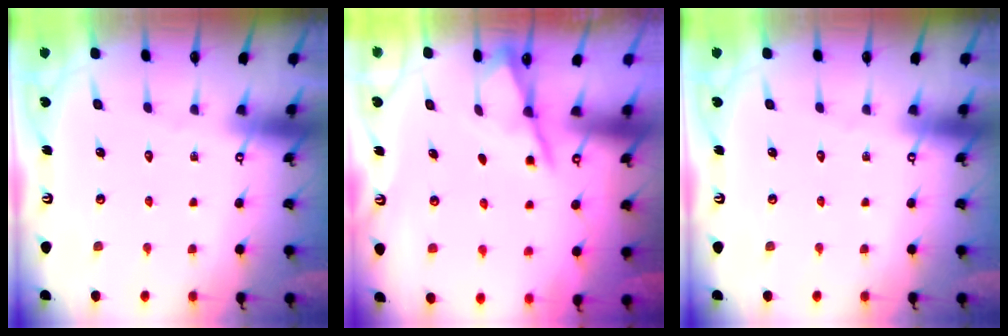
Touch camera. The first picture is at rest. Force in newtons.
{"total": 2.0, "press": 2.0, "slide": 0.2}
{"total": 0.0}